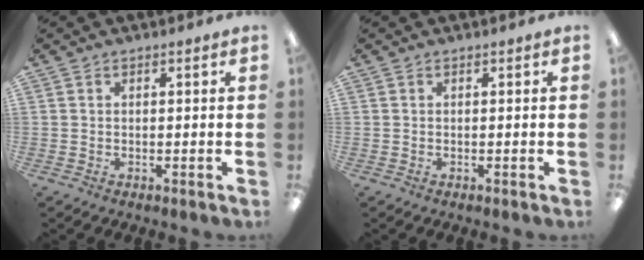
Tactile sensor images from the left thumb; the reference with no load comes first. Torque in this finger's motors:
{"motor_torque": [0.02, -0.02, 0.11, -0.11, 0.00]}